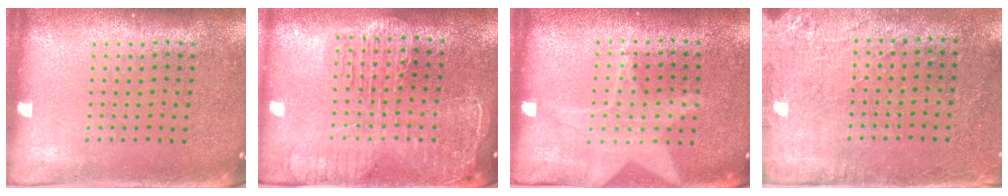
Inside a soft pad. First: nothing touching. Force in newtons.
{"total": 2.3, "press": 2.0, "slide": 1.1}
{"total": 1.3, "press": 1.2, "slide": 0.3}
{"total": 2.8, "press": 2.2, "slide": 1.6}